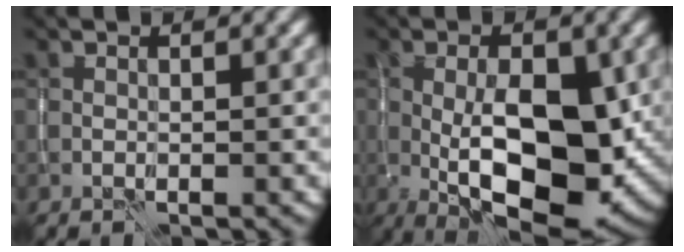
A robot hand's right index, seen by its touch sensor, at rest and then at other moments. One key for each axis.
{"total": 11.9, "fx": -2.1, "fy": 5.1, "fz": 10.5, "tx": -0.154, "ty": 0.000, "tz": -0.034}